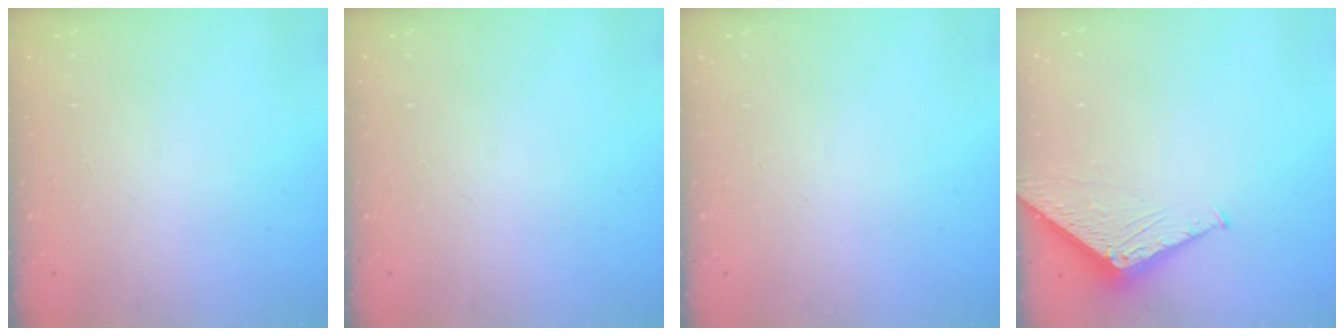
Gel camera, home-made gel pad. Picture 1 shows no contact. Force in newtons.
{"total": 0.0}
{"total": 0.0}
{"total": 3.5, "press": 3.4, "slide": 0.3}